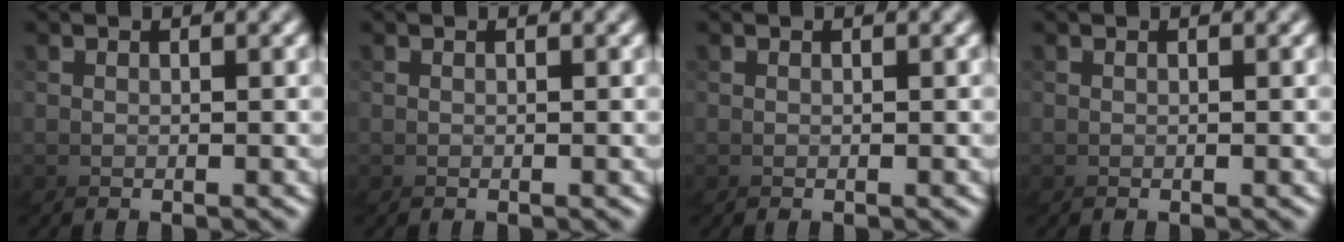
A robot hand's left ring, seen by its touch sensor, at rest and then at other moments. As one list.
[{"total": 0.0}, {"total": 0.0}, {"total": 0.0}]